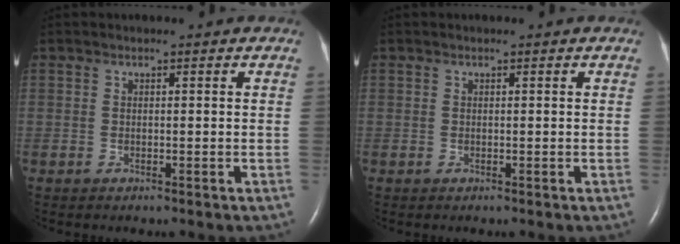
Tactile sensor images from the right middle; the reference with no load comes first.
{"total": 0.0}